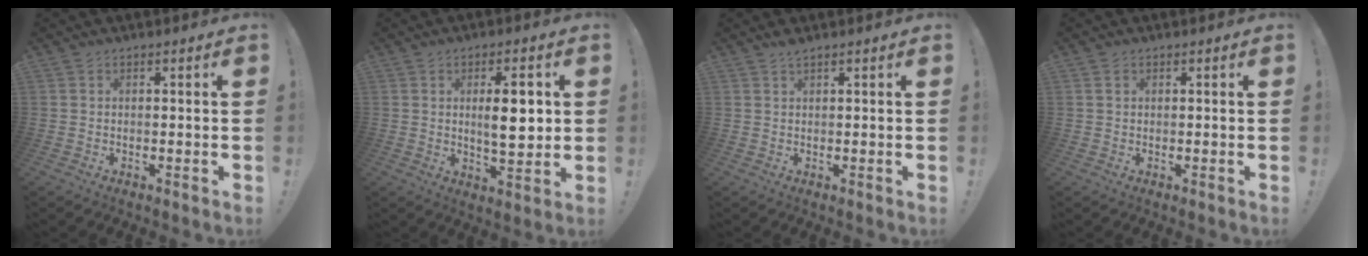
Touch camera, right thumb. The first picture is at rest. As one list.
[{"total": 9.9, "force": [1.5, 3.2, 9.2], "torque": [-0.136, -0.009, 0.016]}, {"total": 1.3, "force": [1.1, 0.2, 0.6], "torque": [-0.010, -0.002, 0.020]}, {"total": 0.9, "force": [0.4, 0.7, 0.3], "torque": [-0.001, 0.001, 0.006]}]